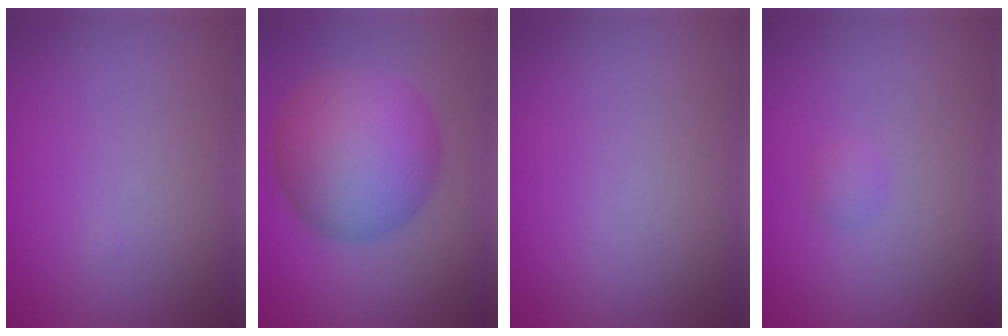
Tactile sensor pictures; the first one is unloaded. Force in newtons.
{"total": 9.6, "press": 9.6, "slide": 0.3}
{"total": 0.0}
{"total": 0.7, "press": 0.7, "slide": 0.0}